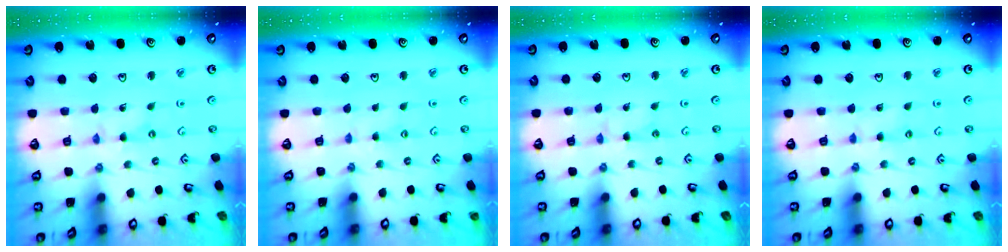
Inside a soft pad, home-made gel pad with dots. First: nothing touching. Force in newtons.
{"total": 1.5, "press": 1.5, "slide": 0.3}
{"total": 0.9, "press": 0.8, "slide": 0.1}
{"total": 2.8, "press": 2.8, "slide": 0.3}